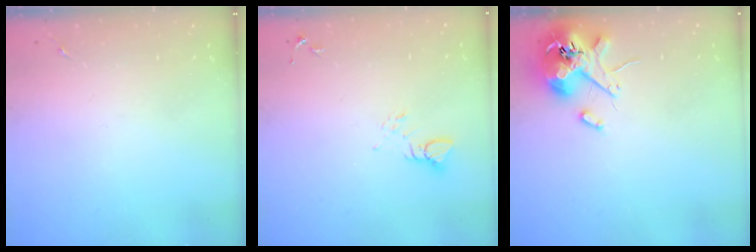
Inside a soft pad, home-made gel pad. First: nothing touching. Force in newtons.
{"total": 4.0, "press": 4.0, "slide": 0.1}
{"total": 12.3, "press": 12.2, "slide": 1.9}